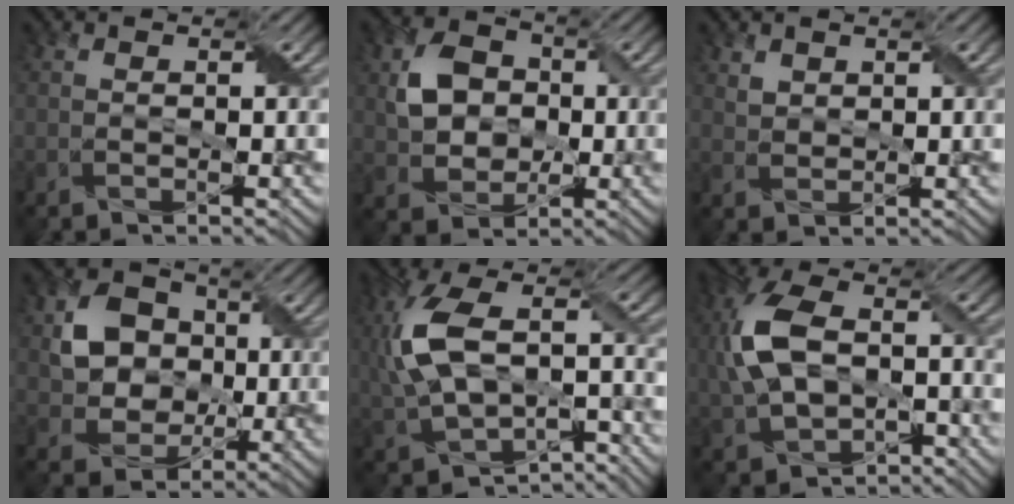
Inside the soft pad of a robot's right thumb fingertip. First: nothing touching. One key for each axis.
{"total": 6.0, "fx": 0.7, "fy": 5.2, "fz": 2.8, "tx": -0.063, "ty": 0.004, "tz": 0.012}
{"total": 1.6, "fx": 1.3, "fy": 1.0, "fz": -0.1, "tx": -0.004, "ty": -0.002, "tz": 0.029}
{"total": 7.4, "fx": 0.9, "fy": 6.6, "fz": 3.2, "tx": -0.075, "ty": 0.004, "tz": 0.007}
{"total": 12.4, "fx": -1.0, "fy": 7.0, "fz": 10.3, "tx": -0.230, "ty": -0.005, "tz": -0.015}
{"total": 11.3, "fx": -0.8, "fy": 7.0, "fz": 8.8, "tx": -0.217, "ty": 0.004, "tz": -0.017}